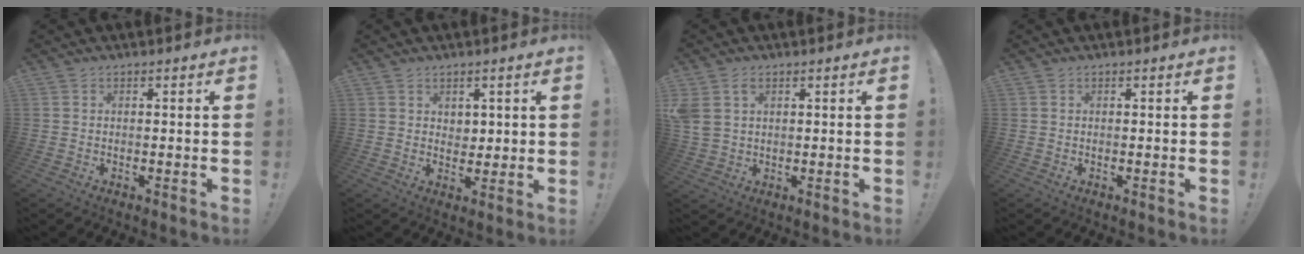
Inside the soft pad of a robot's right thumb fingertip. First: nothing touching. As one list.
[{"total": 3.9, "force": [2.3, 3.1, 0.8], "torque": [-0.005, -0.015, 0.040]}, {"total": 4.9, "force": [2.2, 3.4, 2.8], "torque": [-0.048, -0.008, 0.043]}, {"total": 0.0}]